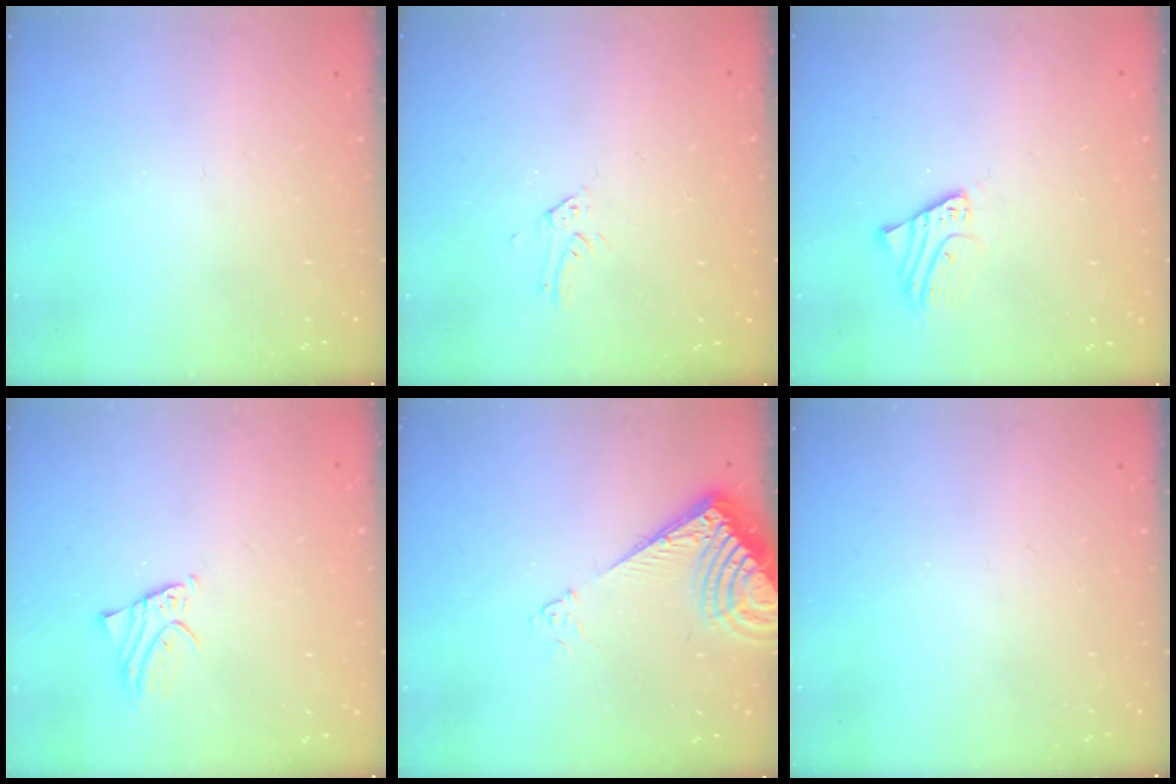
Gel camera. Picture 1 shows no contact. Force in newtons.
{"total": 2.1, "press": 2.1, "slide": 0.2}
{"total": 2.6, "press": 2.6, "slide": 0.2}
{"total": 1.9, "press": 1.9, "slide": 0.1}
{"total": 8.4, "press": 8.3, "slide": 1.0}
{"total": 0.0}